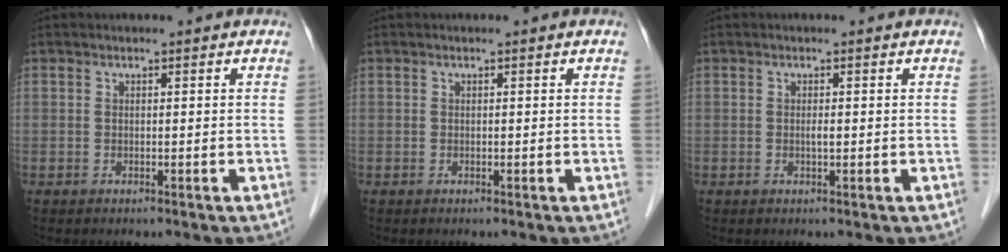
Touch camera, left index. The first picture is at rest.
{"total": 0.0}
{"total": 0.8, "force": [-0.3, 0.0, 0.7], "torque": [-0.014, -0.004, -0.005]}